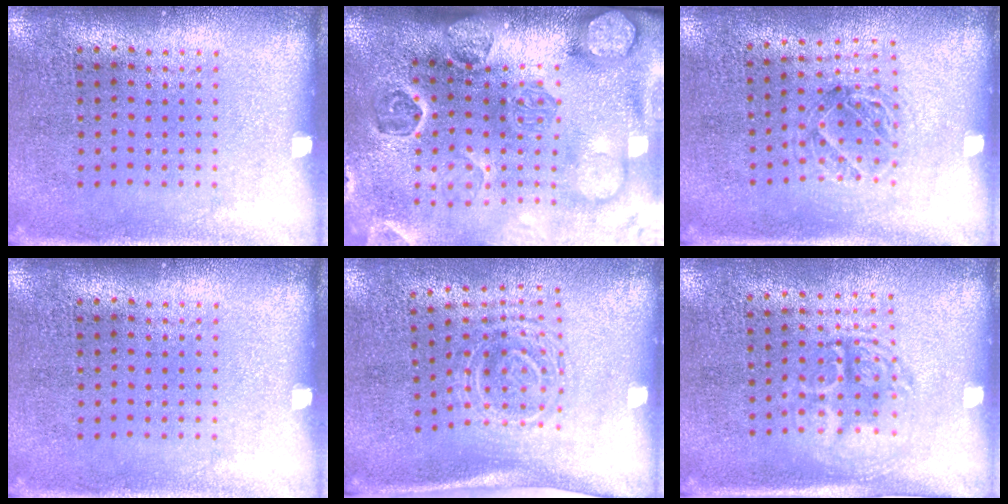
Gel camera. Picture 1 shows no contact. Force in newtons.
{"total": 4.6, "press": 3.4, "slide": 3.0}
{"total": 1.0, "press": 1.0, "slide": 0.2}
{"total": 0.0}
{"total": 1.7, "press": 1.2, "slide": 1.2}
{"total": 1.6, "press": 1.4, "slide": 0.8}